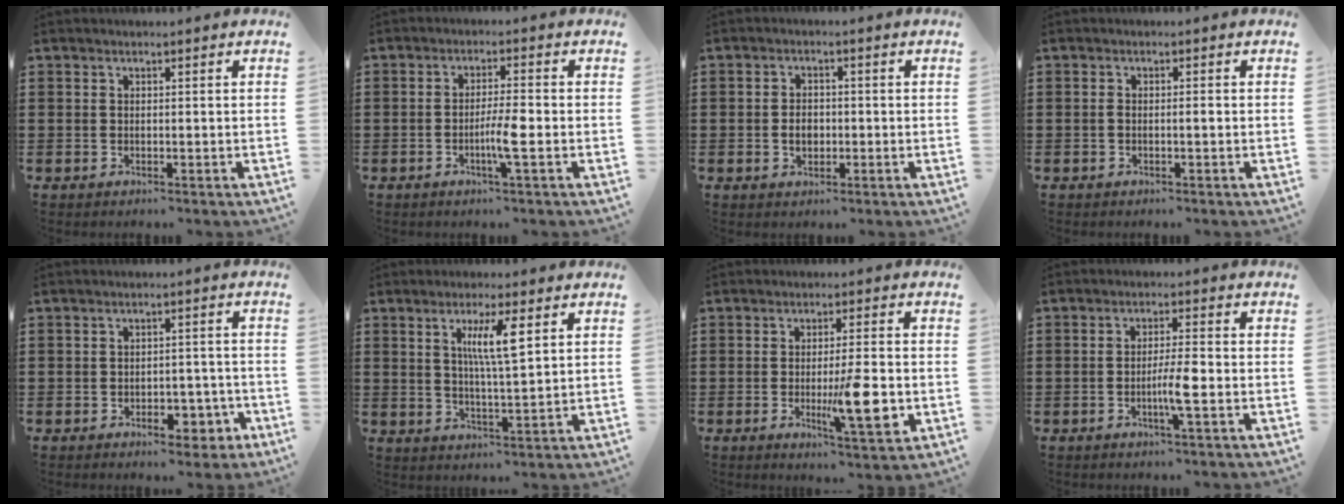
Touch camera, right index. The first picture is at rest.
{"total": 4.6, "force": [-1.3, 0.3, 4.4], "torque": [-0.084, -0.007, -0.026]}
{"total": 2.7, "force": [-0.4, 1.8, 1.9], "torque": [-0.039, 0.005, -0.008]}
{"total": 1.2, "force": [-0.3, 0.2, 1.1], "torque": [-0.022, 0.000, -0.006]}
{"total": 4.6, "force": [-2.7, 2.6, 2.7], "torque": [-0.039, 0.011, -0.047]}
{"total": 6.6, "force": [2.4, 1.0, 6.1], "torque": [-0.124, 0.005, 0.035]}
{"total": 9.7, "force": [-2.1, 1.8, 9.3], "torque": [-0.153, -0.014, -0.033]}
{"total": 4.6, "force": [-1.2, 0.2, 4.4], "torque": [-0.084, -0.006, -0.026]}